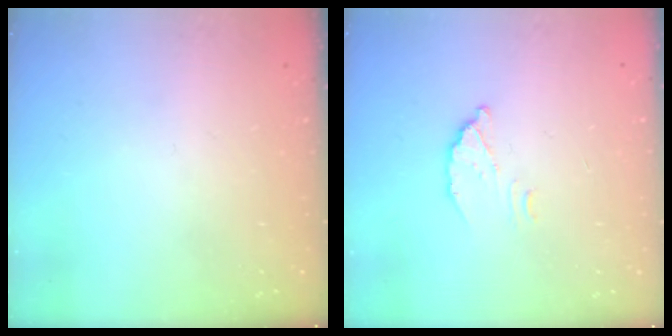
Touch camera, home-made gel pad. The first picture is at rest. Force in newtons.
{"total": 3.7, "press": 3.7, "slide": 0.4}